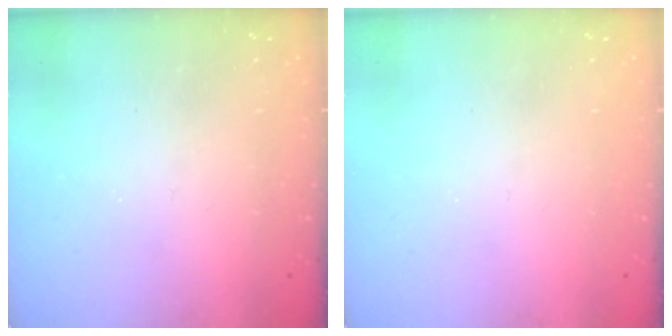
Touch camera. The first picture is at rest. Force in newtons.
{"total": 0.0}